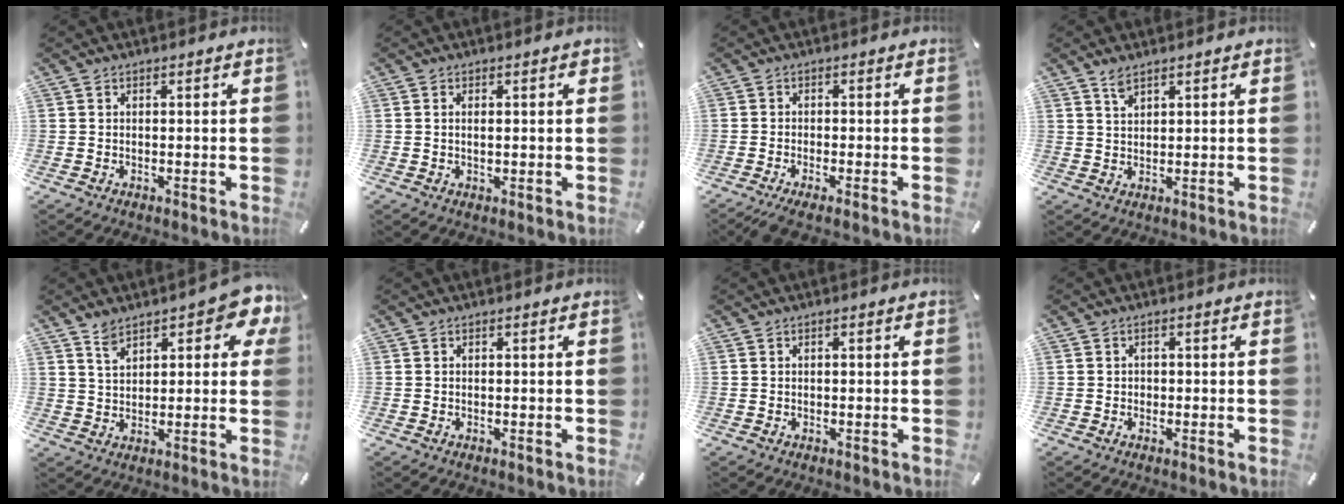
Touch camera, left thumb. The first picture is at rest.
{"total": 1.9, "force": [0.2, 0.7, 1.7], "torque": [-0.034, 0.004, 0.001]}
{"total": 2.5, "force": [-1.4, 0.2, 2.1], "torque": [-0.040, -0.004, -0.026]}
{"total": 2.8, "force": [2.0, 1.0, 1.7], "torque": [-0.037, 0.000, 0.037]}
{"total": 10.5, "force": [6.4, 5.1, 6.6], "torque": [-0.093, -0.025, 0.111]}
{"total": 0.0}
{"total": 0.5, "force": [0.1, 0.1, 0.5], "torque": [-0.009, 0.000, 0.001]}
{"total": 0.8, "force": [-0.2, 0.7, 0.4], "torque": [-0.008, 0.004, -0.007]}